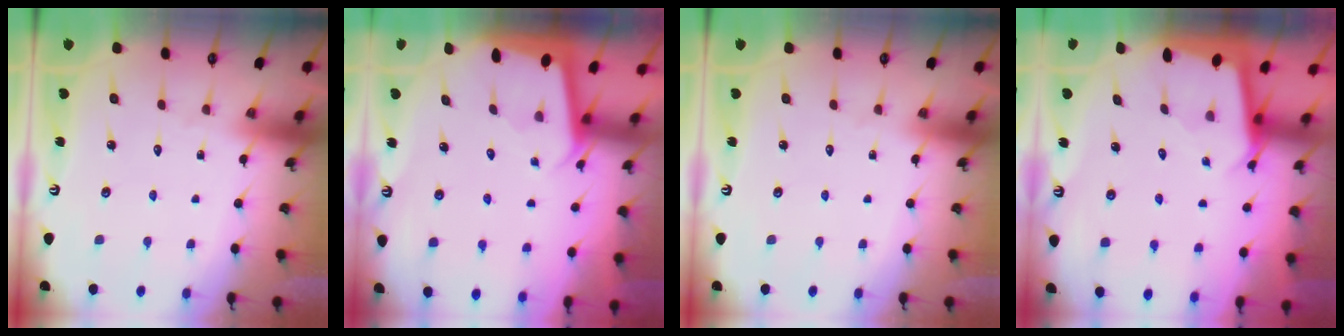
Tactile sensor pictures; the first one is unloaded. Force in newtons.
{"total": 1.9, "press": 1.9, "slide": 0.1}
{"total": 0.0}
{"total": 2.4, "press": 2.4, "slide": 0.1}